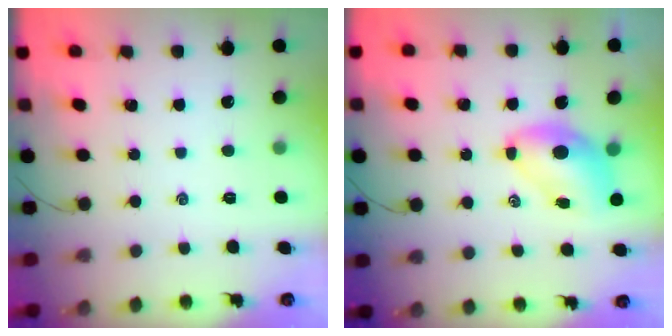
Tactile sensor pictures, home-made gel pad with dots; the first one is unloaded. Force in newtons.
{"total": 7.3, "press": 7.2, "slide": 1.2}